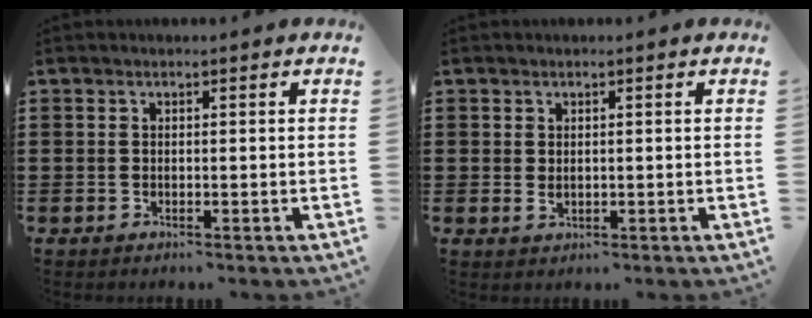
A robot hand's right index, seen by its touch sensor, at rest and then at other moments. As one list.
[{"total": 1.1, "force": [0.2, 0.7, 0.9], "torque": [-0.018, 0.002, 0.005]}]